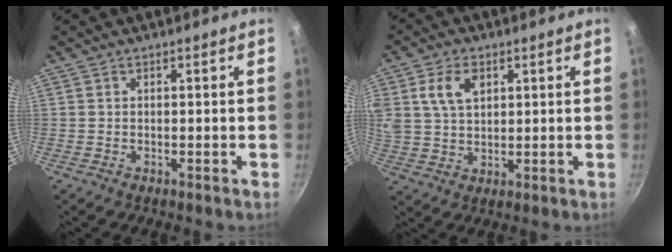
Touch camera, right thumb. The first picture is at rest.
{"total": 8.5, "force": [3.2, 5.7, 5.4], "torque": [-0.093, -0.004, 0.061]}